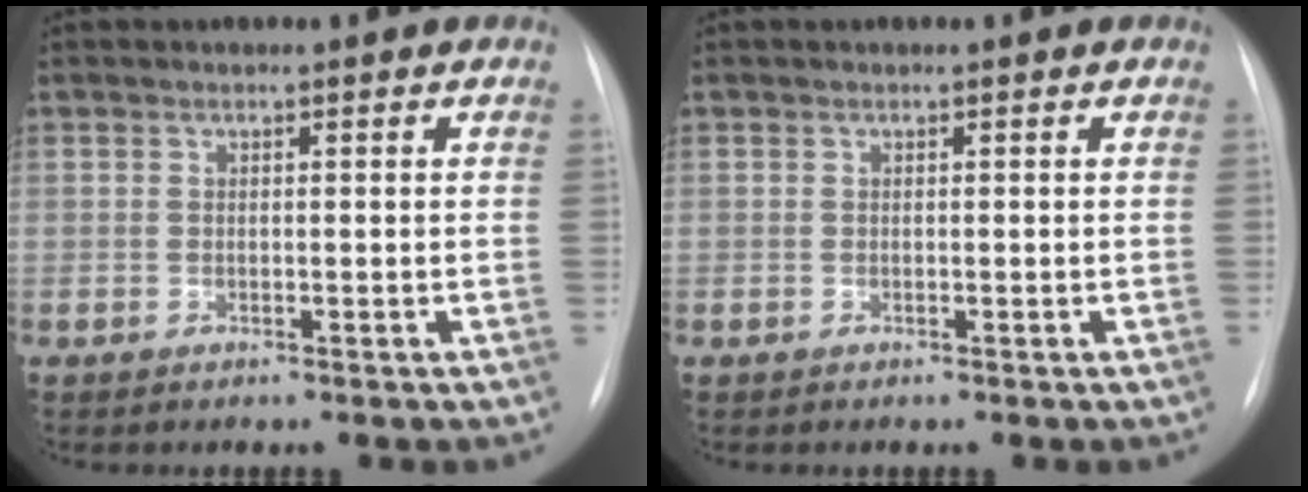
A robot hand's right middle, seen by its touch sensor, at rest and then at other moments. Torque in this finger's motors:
{"motor_torque": [-0.26, -0.42, 0.03, 0.01]}